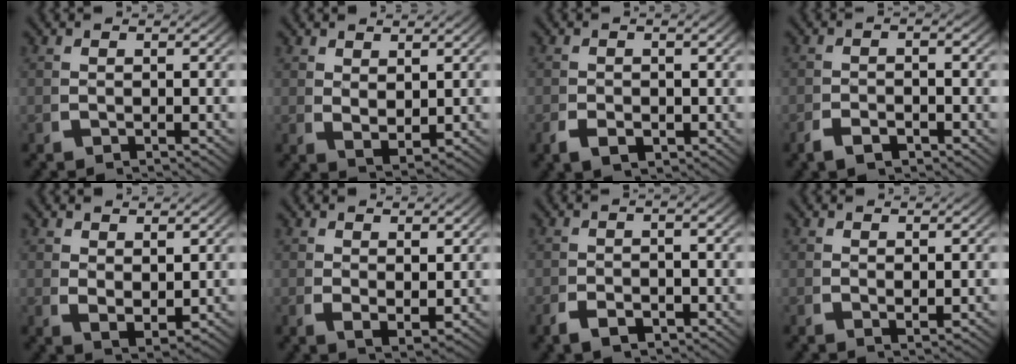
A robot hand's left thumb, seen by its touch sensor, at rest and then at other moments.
{"total": 2.4, "force": [1.1, 1.4, 1.6], "torque": [-0.035, -0.017, 0.035]}
{"total": 2.5, "force": [-0.8, 1.6, 1.6], "torque": [-0.033, -0.015, -0.006]}
{"total": 2.1, "force": [-1.5, 1.1, 1.1], "torque": [-0.017, -0.008, -0.025]}
{"total": 2.9, "force": [1.0, 1.8, 2.0], "torque": [-0.045, -0.021, 0.036]}
{"total": 2.4, "force": [0.8, 1.4, 1.8], "torque": [-0.039, -0.019, 0.027]}
{"total": 2.5, "force": [-1.4, 1.3, 1.6], "torque": [-0.030, -0.009, -0.020]}
{"total": 1.0, "force": [0.8, 0.3, 0.6], "torque": [-0.012, -0.007, 0.021]}